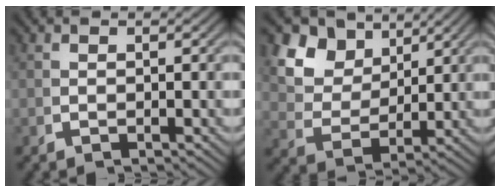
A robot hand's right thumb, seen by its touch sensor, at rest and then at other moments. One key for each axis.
{"total": 9.0, "fx": 3.5, "fy": 6.4, "fz": 5.3, "tx": -0.121, "ty": -0.011, "tz": 0.066}